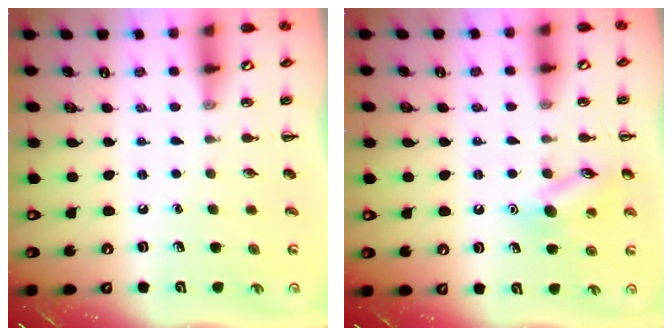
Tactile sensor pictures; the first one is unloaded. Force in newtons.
{"total": 11.0, "press": 10.9, "slide": 1.4}